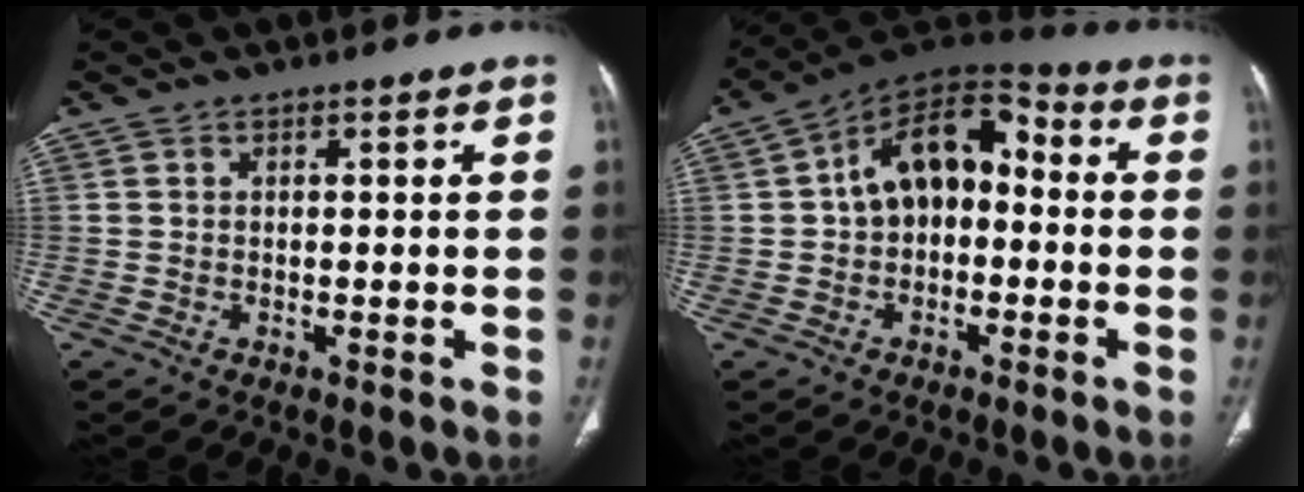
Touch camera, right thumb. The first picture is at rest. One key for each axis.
{"total": 13.3, "fx": 0.4, "fy": 8.7, "fz": 10.0, "tx": -0.125, "ty": 0.047, "tz": -0.012}